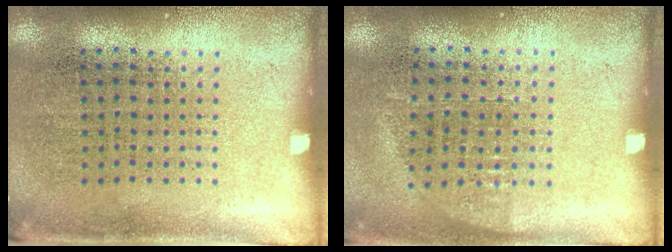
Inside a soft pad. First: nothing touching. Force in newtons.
{"total": 0.6, "press": 0.6, "slide": 0.3}